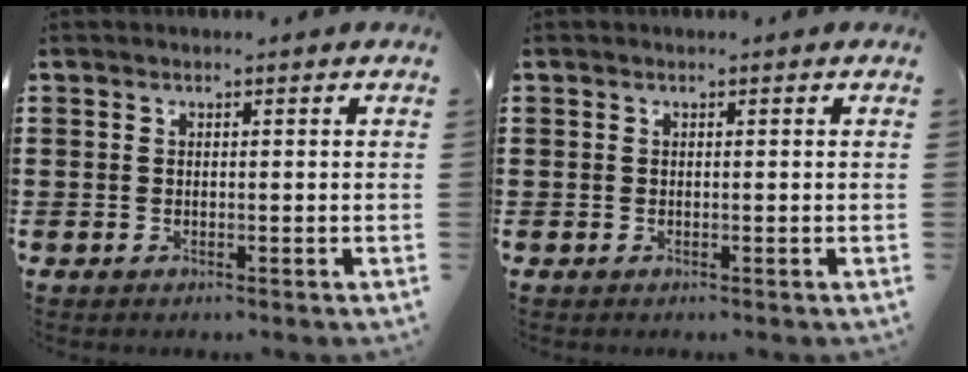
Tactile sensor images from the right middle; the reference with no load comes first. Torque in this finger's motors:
{"motor_torque": [0.00, 0.00, 0.01, -0.01]}